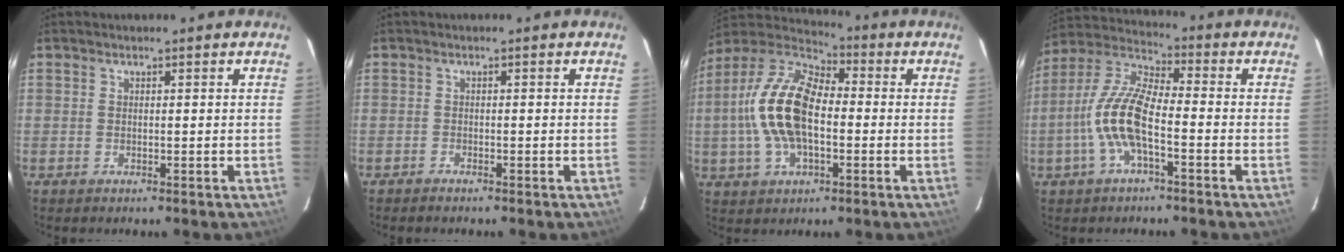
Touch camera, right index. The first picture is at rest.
{"total": 1.0, "force": [-0.9, 0.2, 0.2], "torque": [-0.013, 0.001, -0.017]}
{"total": 17.2, "force": [-1.4, 9.1, 14.6], "torque": [-0.301, 0.011, -0.034]}
{"total": 12.1, "force": [-3.6, 3.9, 10.8], "torque": [-0.233, 0.004, -0.075]}